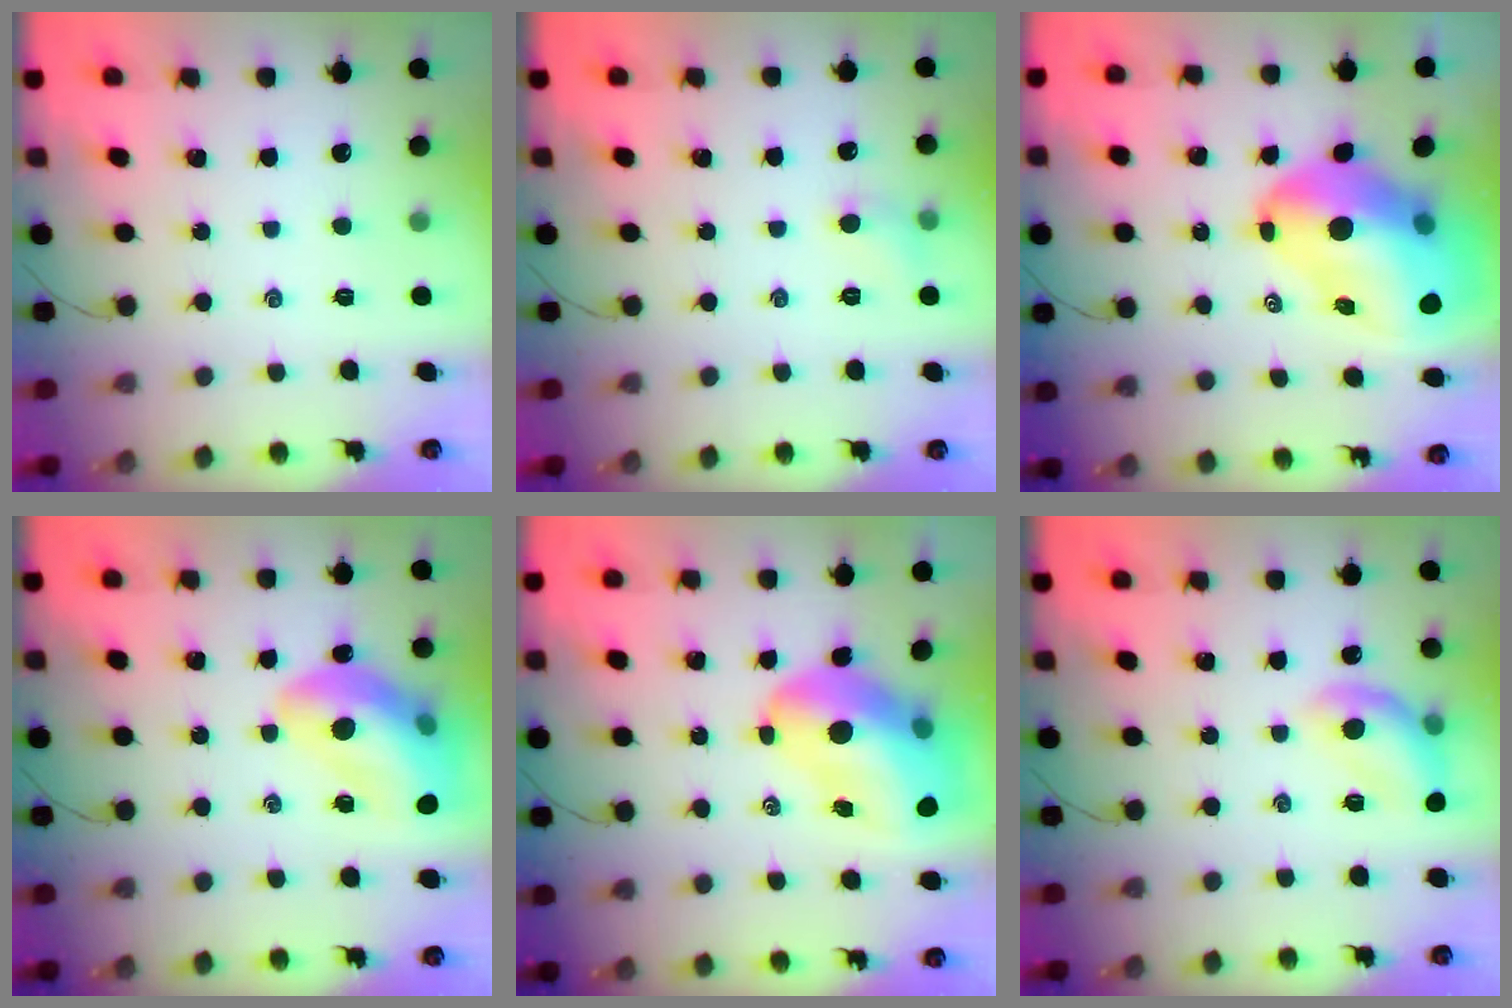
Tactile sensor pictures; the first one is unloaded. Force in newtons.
{"total": 5.1, "press": 4.8, "slide": 1.7}
{"total": 19.1, "press": 18.3, "slide": 5.6}
{"total": 18.8, "press": 18.6, "slide": 2.9}
{"total": 17.8, "press": 17.2, "slide": 4.6}
{"total": 12.6, "press": 12.6, "slide": 0.9}